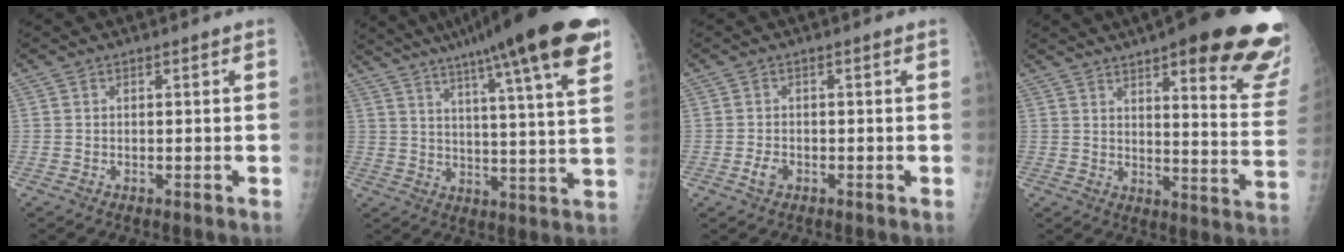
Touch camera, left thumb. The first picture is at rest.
{"total": 23.8, "force": [15.6, 2.2, 17.9], "torque": [-0.261, -0.035, 0.214]}
{"total": 1.9, "force": [-0.8, 1.2, 1.2], "torque": [-0.024, 0.003, -0.014]}
{"total": 26.2, "force": [16.4, 5.8, 19.5], "torque": [-0.202, -0.062, 0.205]}